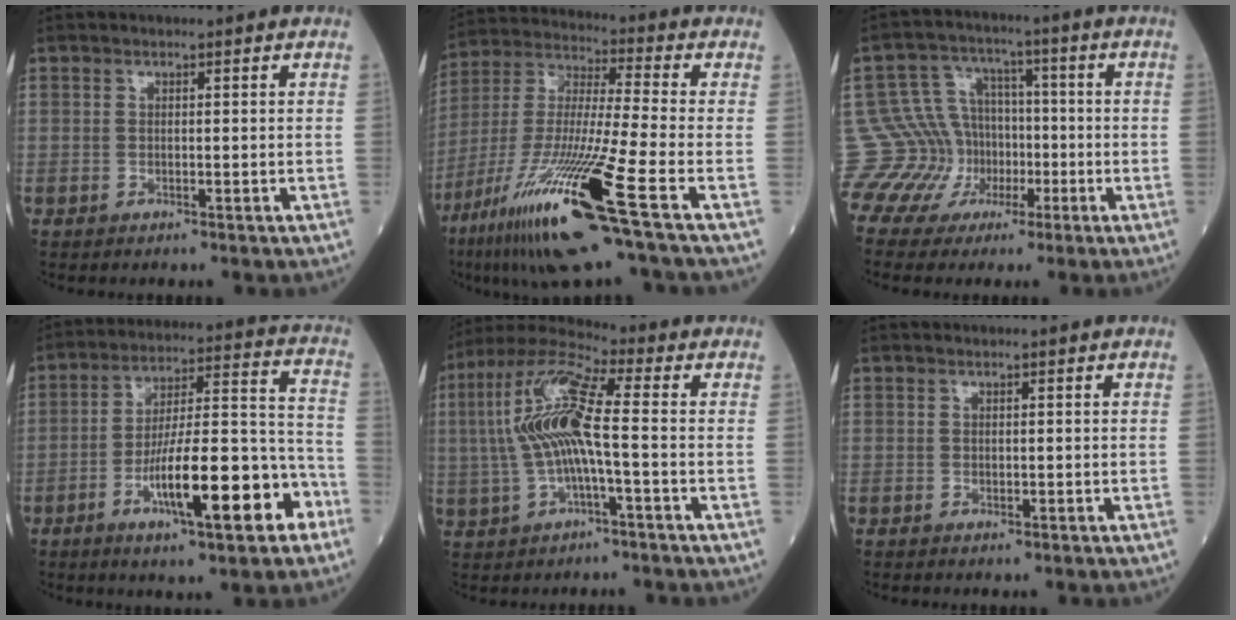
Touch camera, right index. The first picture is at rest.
{"total": 20.9, "force": [-10.8, -0.3, 17.8], "torque": [-0.372, -0.055, -0.204]}
{"total": 12.7, "force": [-3.5, 11.9, 2.8], "torque": [-0.089, 0.055, -0.039]}
{"total": 17.1, "force": [-7.8, 3.1, 15.0], "torque": [-0.245, 0.015, -0.116]}
{"total": 11.6, "force": [-0.3, 1.6, 11.5], "torque": [-0.244, 0.025, -0.011]}
{"total": 0.0}